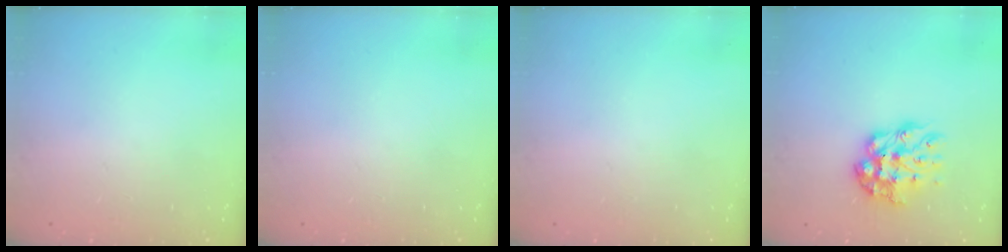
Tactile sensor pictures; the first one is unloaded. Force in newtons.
{"total": 0.0}
{"total": 0.0}
{"total": 10.5, "press": 10.5, "slide": 0.8}